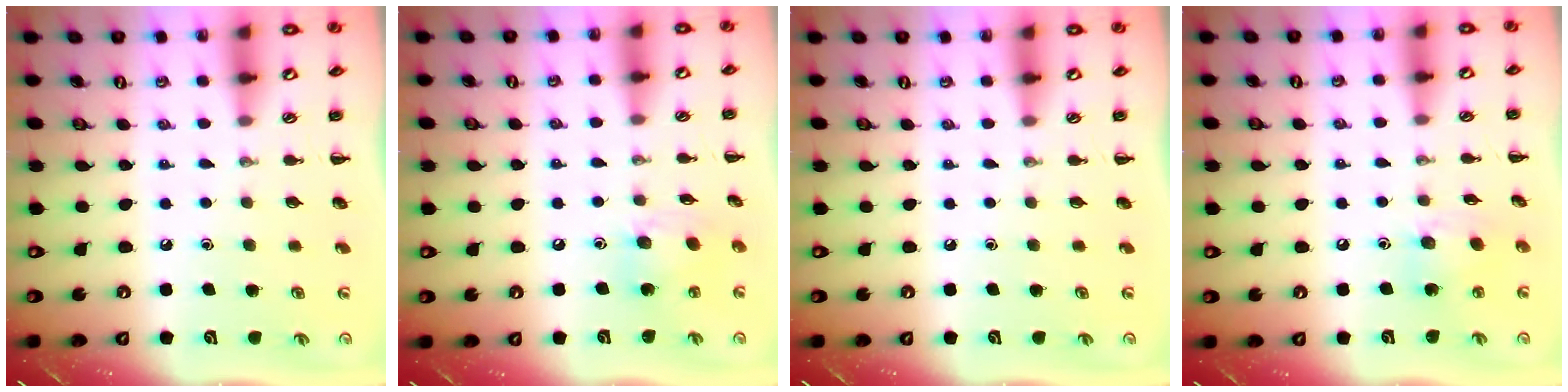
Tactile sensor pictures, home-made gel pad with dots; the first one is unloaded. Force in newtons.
{"total": 8.5, "press": 8.5, "slide": 0.8}
{"total": 0.0}
{"total": 7.6, "press": 7.6, "slide": 0.7}